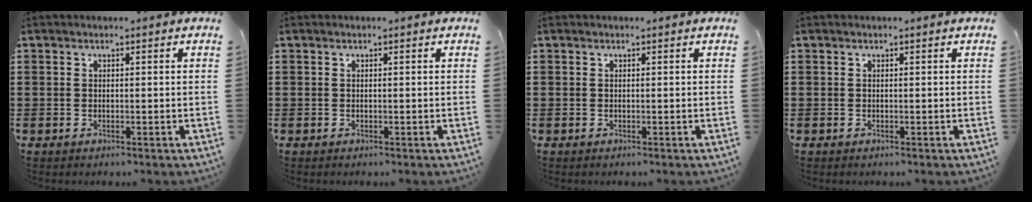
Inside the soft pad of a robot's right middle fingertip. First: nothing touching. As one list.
[{"total": 0.0}, {"total": 0.0}, {"total": 0.0}]